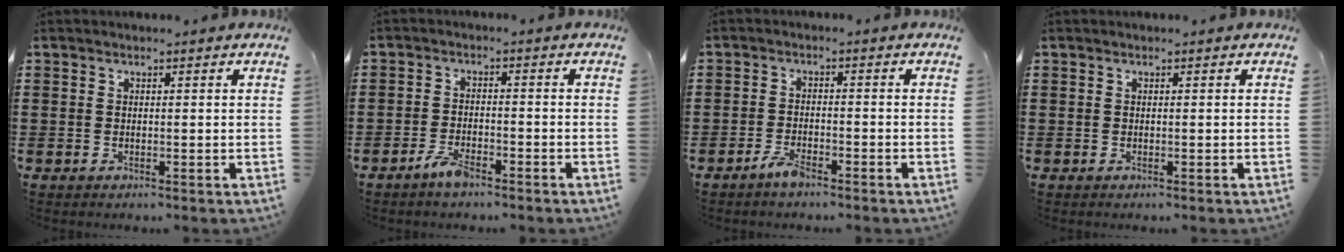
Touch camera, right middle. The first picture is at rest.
{"total": 3.2, "force": [-2.7, 1.1, 1.4], "torque": [-0.033, 0.006, -0.053]}
{"total": 2.8, "force": [-2.4, 0.7, 1.3], "torque": [-0.029, 0.004, -0.047]}
{"total": 0.0}